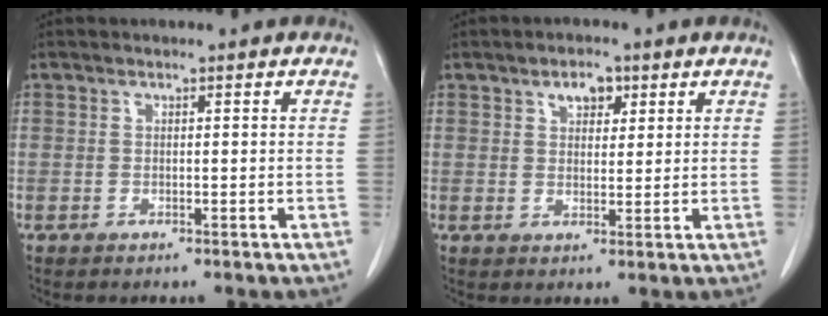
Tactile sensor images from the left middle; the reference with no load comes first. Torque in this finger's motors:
{"motor_torque": [0.29, -0.21, 0.02, 0.01]}